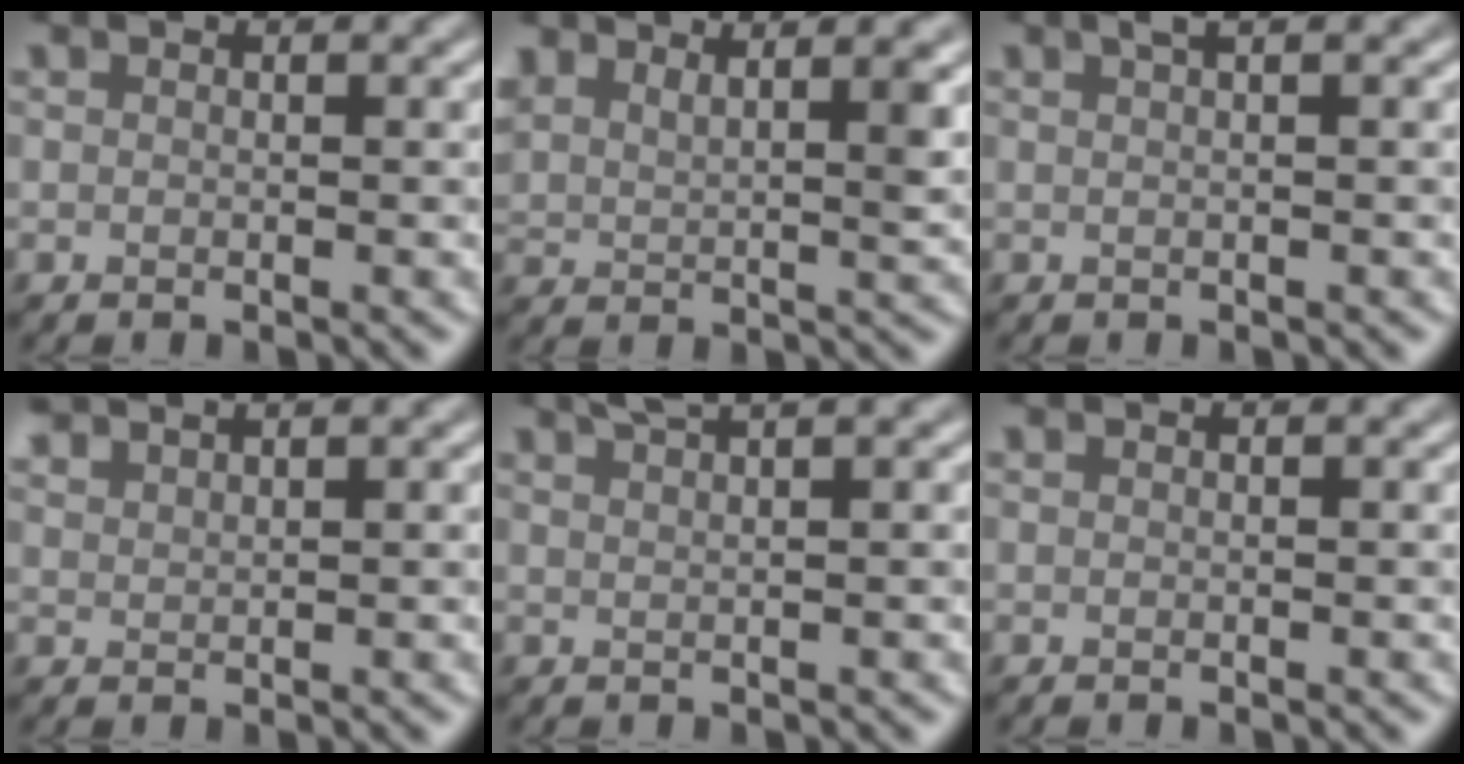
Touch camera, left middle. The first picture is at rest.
{"total": 4.9, "force": [3.6, 1.5, 2.9], "torque": [-0.038, 0.008, 0.063]}
{"total": 1.6, "force": [0.7, 0.5, 1.4], "torque": [-0.019, 0.002, 0.002]}
{"total": 1.6, "force": [1.5, 0.1, 0.2], "torque": [-0.003, 0.004, 0.032]}
{"total": 3.4, "force": [2.6, 0.8, 2.1], "torque": [-0.015, 0.012, 0.019]}
{"total": 0.0}